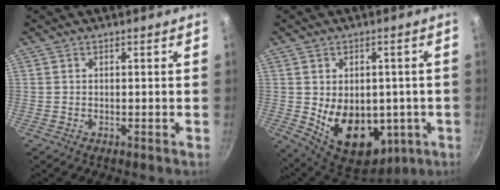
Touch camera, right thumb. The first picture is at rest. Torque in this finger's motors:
{"motor_torque": [-0.55, 0.98, 0.08, 0.09, 0.31]}